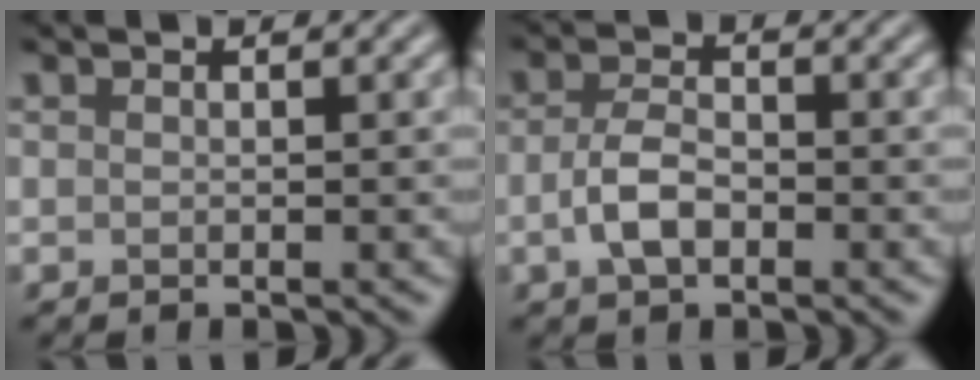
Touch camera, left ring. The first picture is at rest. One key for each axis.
{"total": 3.2, "fx": -1.0, "fy": 1.7, "fz": 2.5, "tx": -0.050, "ty": 0.002, "tz": -0.024}